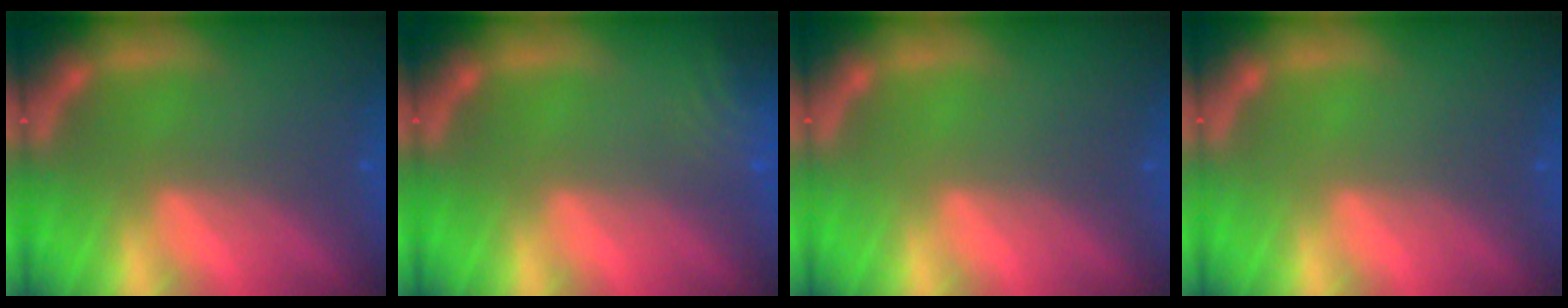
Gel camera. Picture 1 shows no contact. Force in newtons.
{"total": 4.0}
{"total": 0.0}
{"total": 0.0}